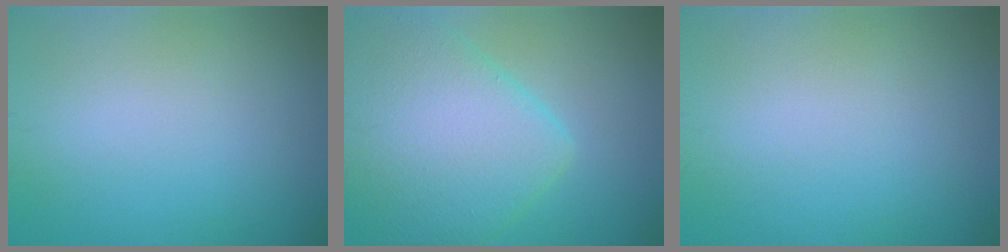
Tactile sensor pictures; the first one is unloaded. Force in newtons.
{"total": 9.7, "press": 9.7, "slide": 0.6}
{"total": 0.0}